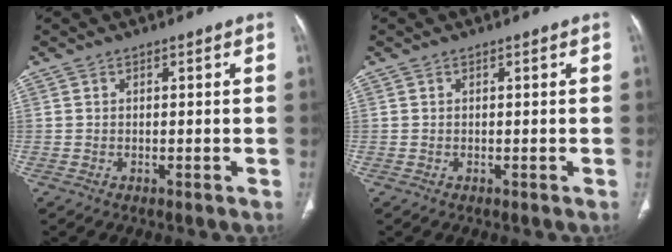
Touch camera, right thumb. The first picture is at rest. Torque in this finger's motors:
{"motor_torque": [0.00, 0.02, 0.00, 0.00, 0.00]}